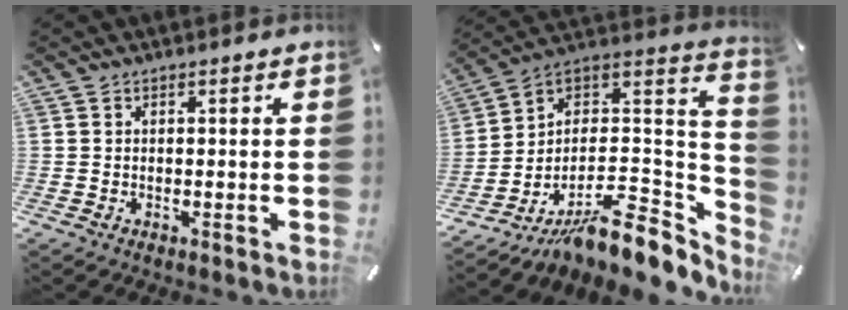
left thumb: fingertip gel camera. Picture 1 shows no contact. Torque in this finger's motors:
{"motor_torque": [-2.04, 2.97, 1.26, 1.51, 0.26]}